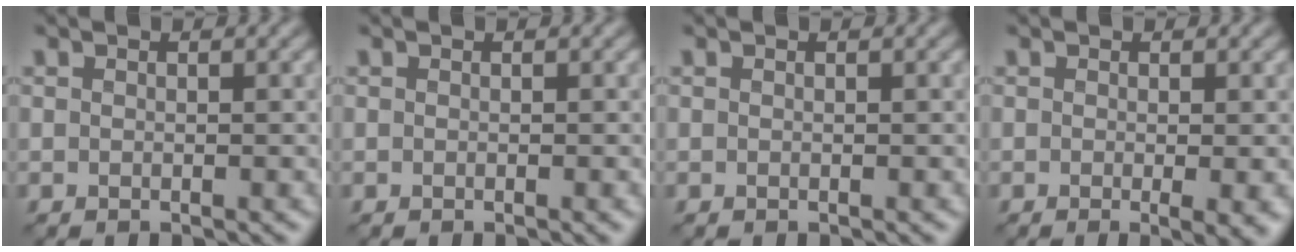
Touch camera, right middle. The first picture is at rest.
{"total": 0.5, "force": [-0.1, 0.1, 0.5], "torque": [-0.005, -0.001, -0.002]}
{"total": 0.0}
{"total": 2.8, "force": [-0.6, 0.6, 2.7], "torque": [-0.037, -0.008, -0.007]}